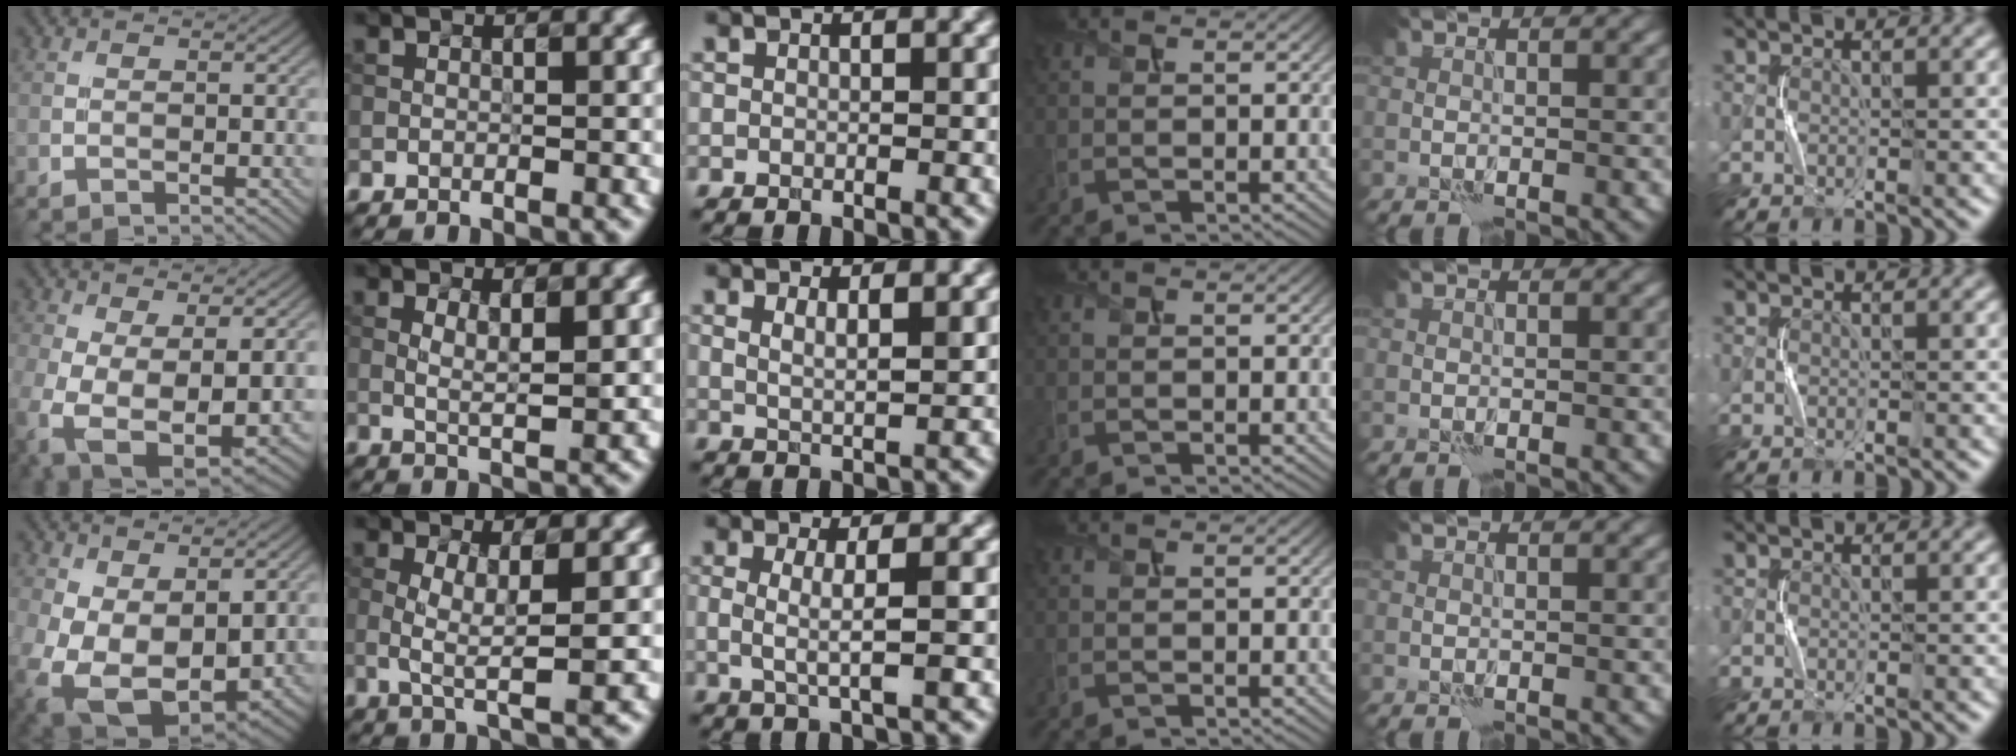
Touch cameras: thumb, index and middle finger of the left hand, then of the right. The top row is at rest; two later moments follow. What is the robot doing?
{"motion": "squeeze", "object": "sponge"}